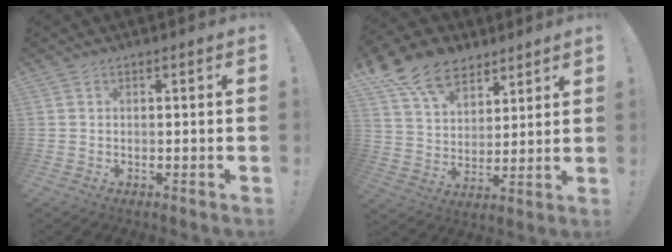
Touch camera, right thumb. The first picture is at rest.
{"total": 15.2, "force": [10.0, 9.6, 6.1], "torque": [-0.102, -0.062, 0.189]}